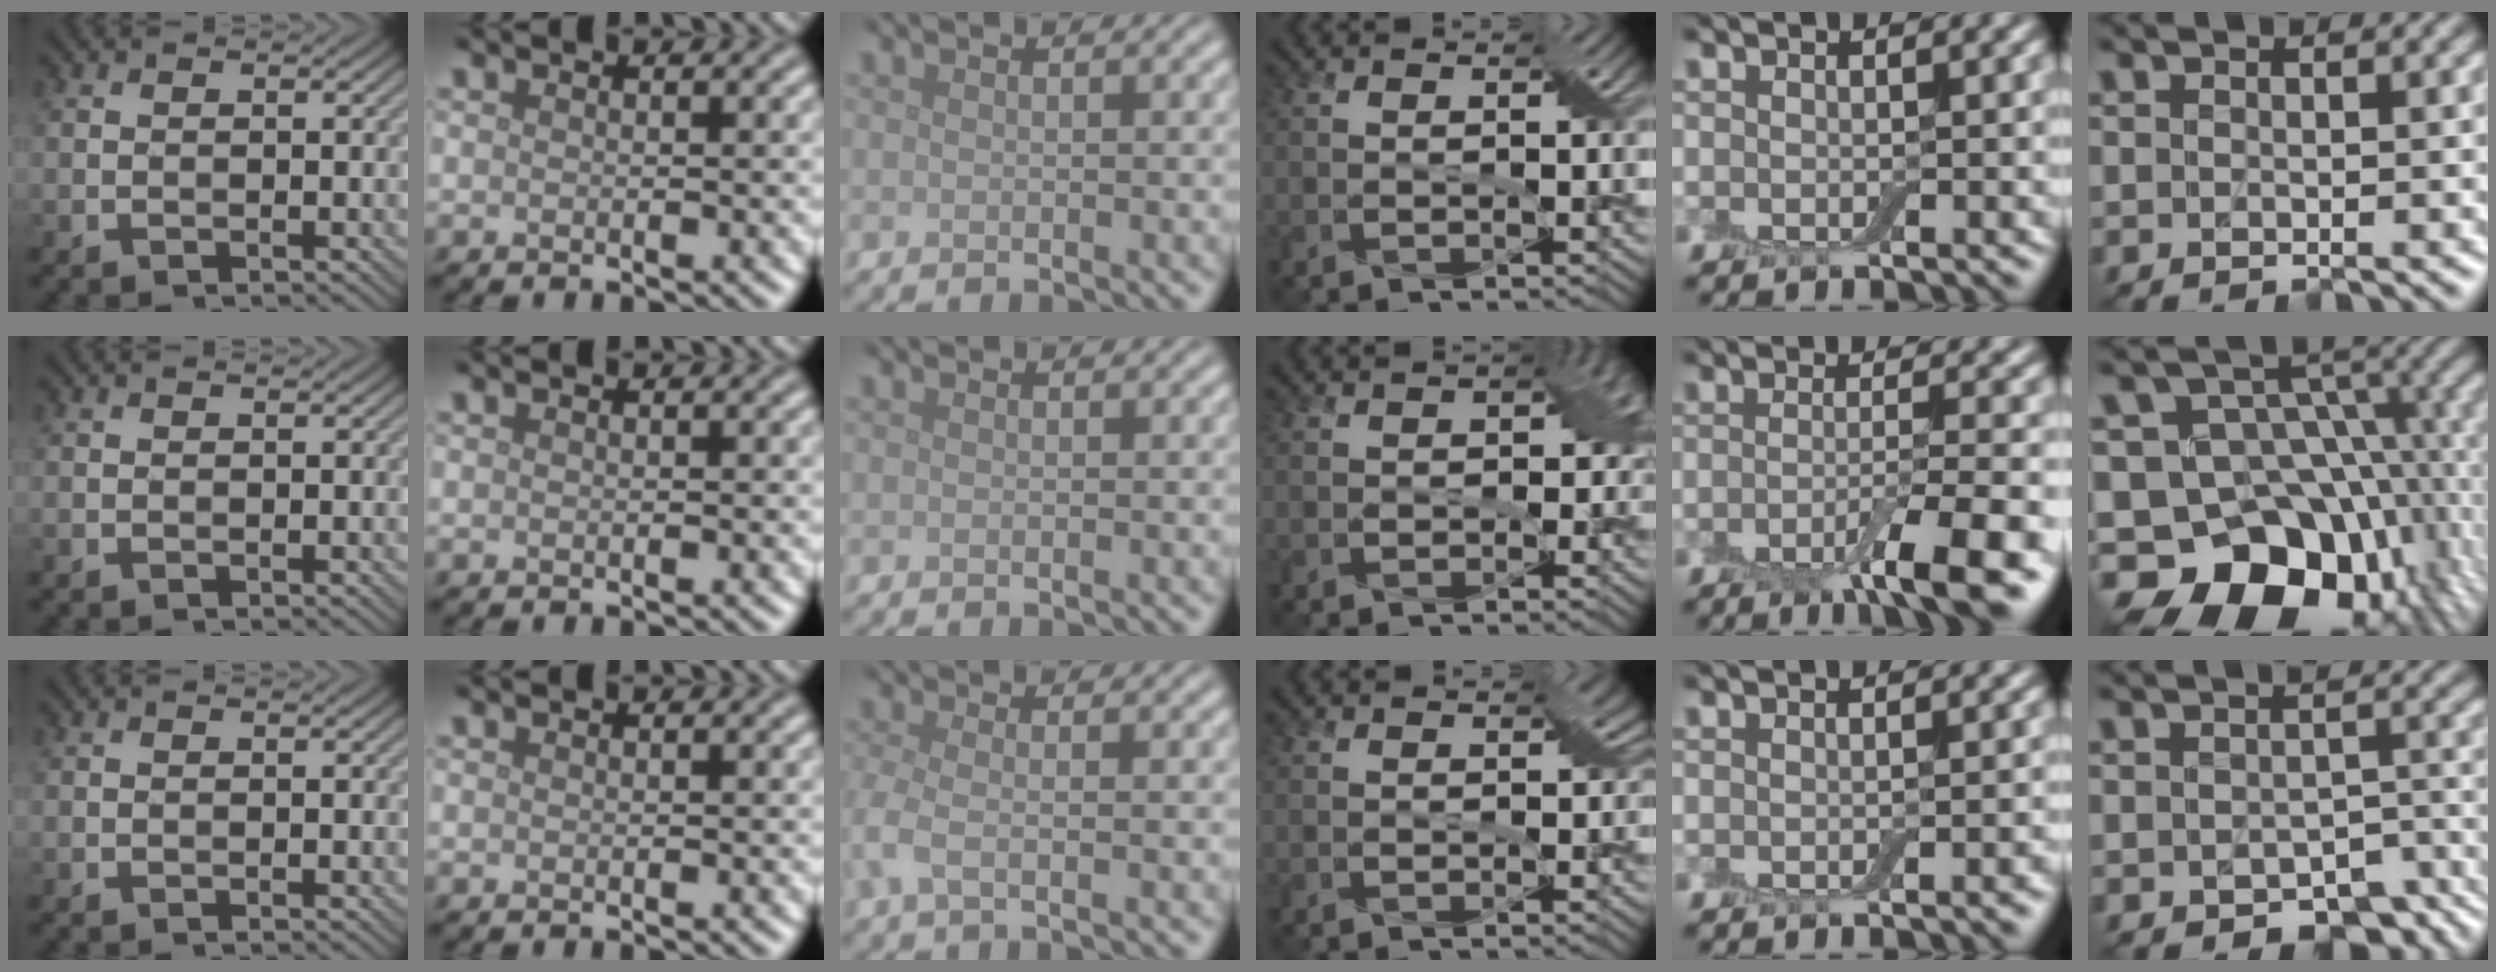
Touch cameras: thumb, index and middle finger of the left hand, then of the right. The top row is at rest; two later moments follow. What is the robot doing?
{"motion": "wrap", "object": "cling film"}